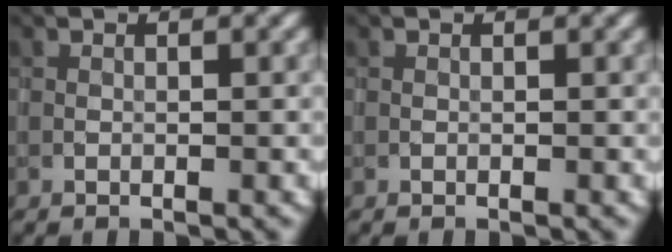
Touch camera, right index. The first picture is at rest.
{"total": 0.0}